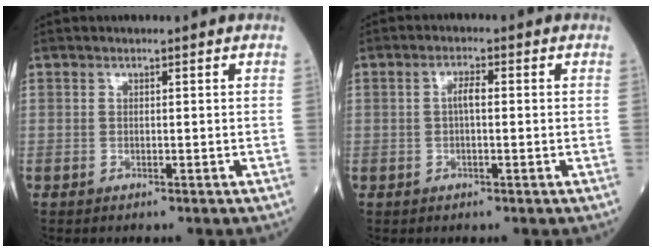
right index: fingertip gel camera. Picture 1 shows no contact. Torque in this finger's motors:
{"motor_torque": [0.61, 0.03, 0.25, 0.06]}